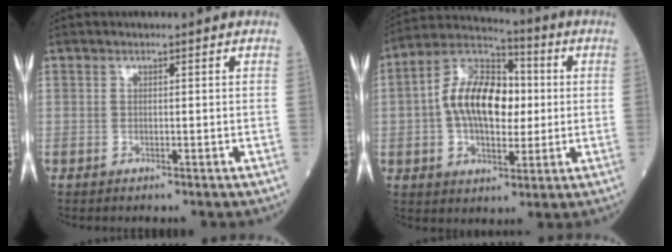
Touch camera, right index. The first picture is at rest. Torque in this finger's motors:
{"motor_torque": [0.78, 0.01, 0.79, 0.21]}